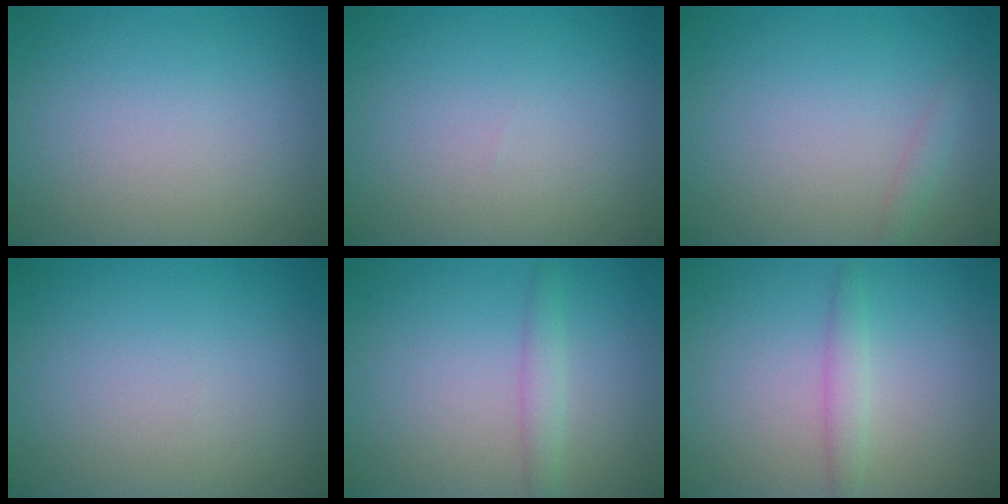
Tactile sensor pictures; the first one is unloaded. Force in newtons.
{"total": 0.0}
{"total": 1.0, "press": 1.0, "slide": 0.0}
{"total": 0.0}
{"total": 1.5, "press": 1.5, "slide": 0.0}
{"total": 1.6, "press": 1.6, "slide": 0.0}